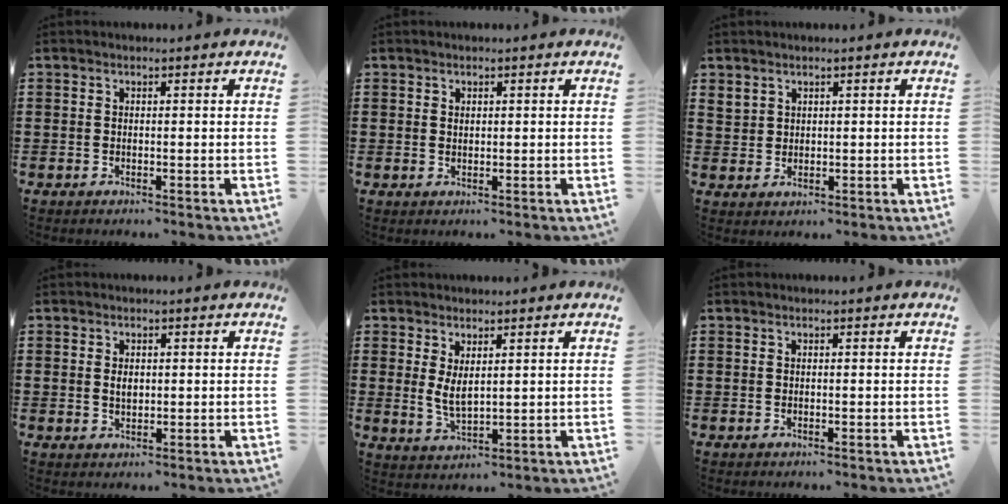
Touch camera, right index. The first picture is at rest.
{"total": 0.6, "force": [0.4, 0.4, 0.3], "torque": [-0.006, 0.001, 0.008]}
{"total": 2.1, "force": [1.7, 1.4, 0.1], "torque": [-0.008, 0.005, 0.033]}
{"total": 1.8, "force": [0.3, 1.2, 1.4], "torque": [-0.029, 0.007, 0.005]}
{"total": 3.6, "force": [1.4, 1.5, 2.9], "torque": [-0.067, -0.001, 0.024]}
{"total": 0.0}